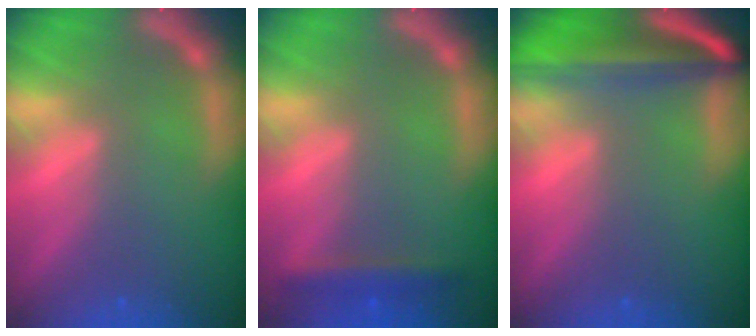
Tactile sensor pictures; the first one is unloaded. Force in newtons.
{"total": 2.4}
{"total": 10.0}